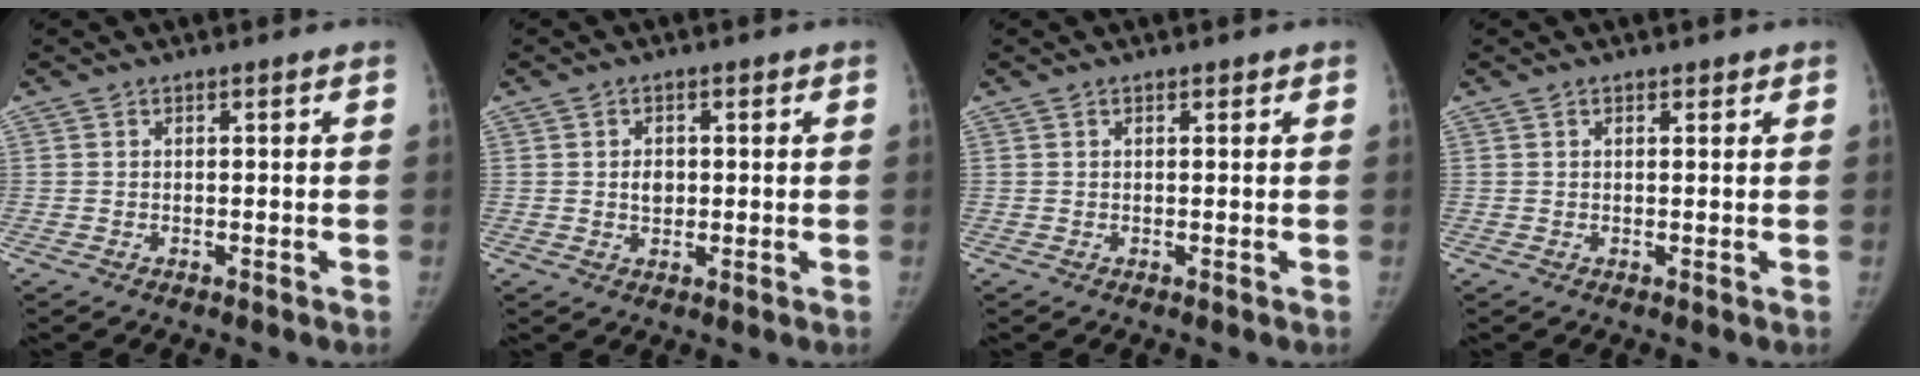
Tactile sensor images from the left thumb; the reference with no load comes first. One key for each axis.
{"total": 2.9, "fx": 0.3, "fy": 2.3, "fz": 1.8, "tx": -0.018, "ty": 0.000, "tz": 0.005}
{"total": 0.8, "fx": 0.5, "fy": 0.4, "fz": 0.5, "tx": -0.005, "ty": -0.001, "tz": 0.005}
{"total": 1.4, "fx": 0.9, "fy": 0.8, "fz": 0.6, "tx": 0.000, "ty": -0.003, "tz": 0.008}